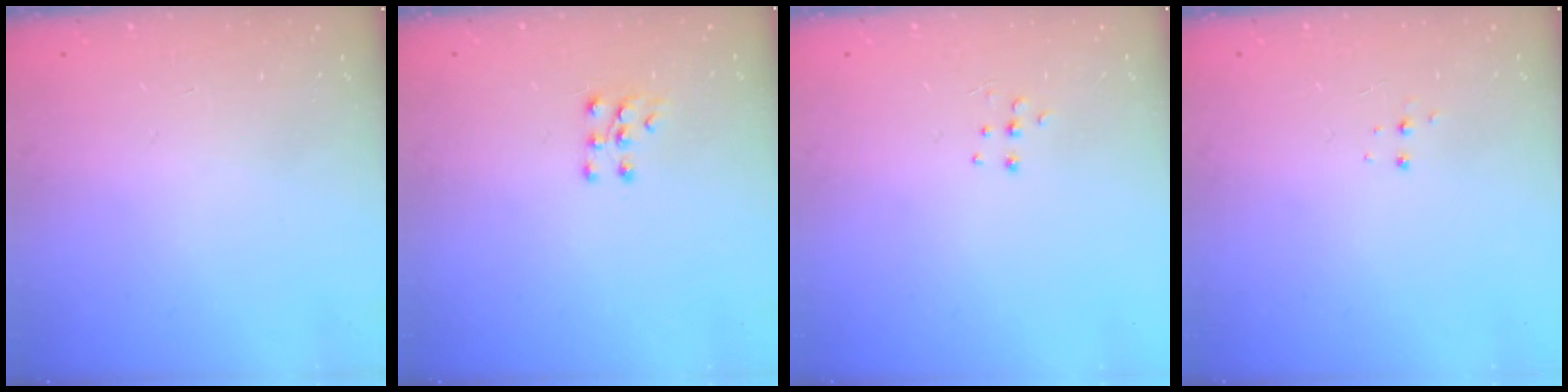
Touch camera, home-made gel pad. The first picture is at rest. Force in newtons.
{"total": 6.6, "press": 6.6, "slide": 0.8}
{"total": 4.3, "press": 4.3, "slide": 0.4}
{"total": 5.2, "press": 5.2, "slide": 0.3}